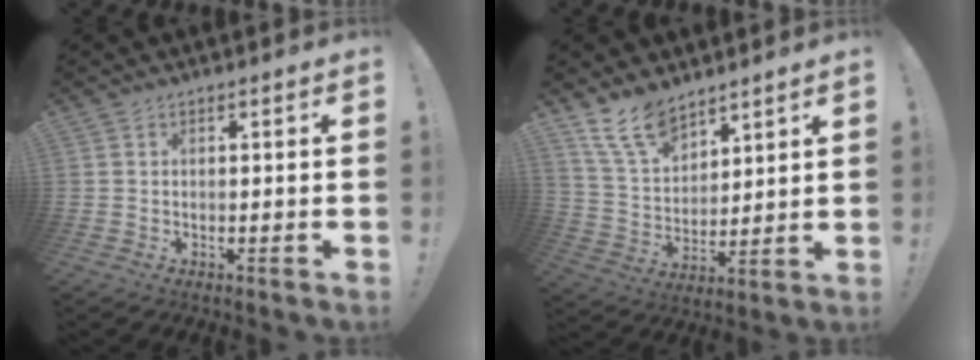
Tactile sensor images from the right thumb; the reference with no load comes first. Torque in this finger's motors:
{"motor_torque": [0.10, 0.13, 0.40, 0.40, 0.01]}